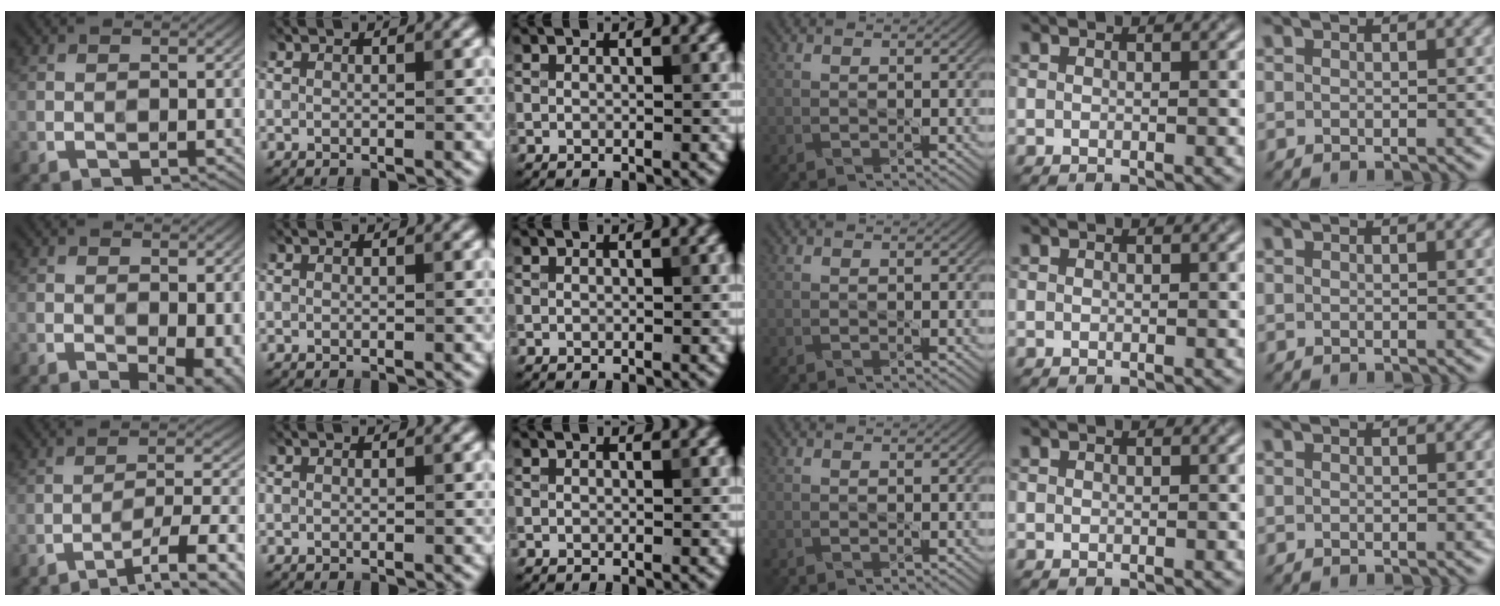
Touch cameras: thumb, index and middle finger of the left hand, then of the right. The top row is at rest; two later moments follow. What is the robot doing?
{"motion": "pour", "object": "oil cruet"}